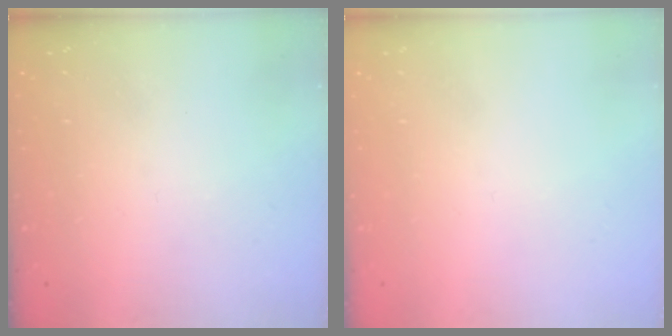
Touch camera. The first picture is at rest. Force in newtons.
{"total": 1.5, "press": 1.5, "slide": 0.1}